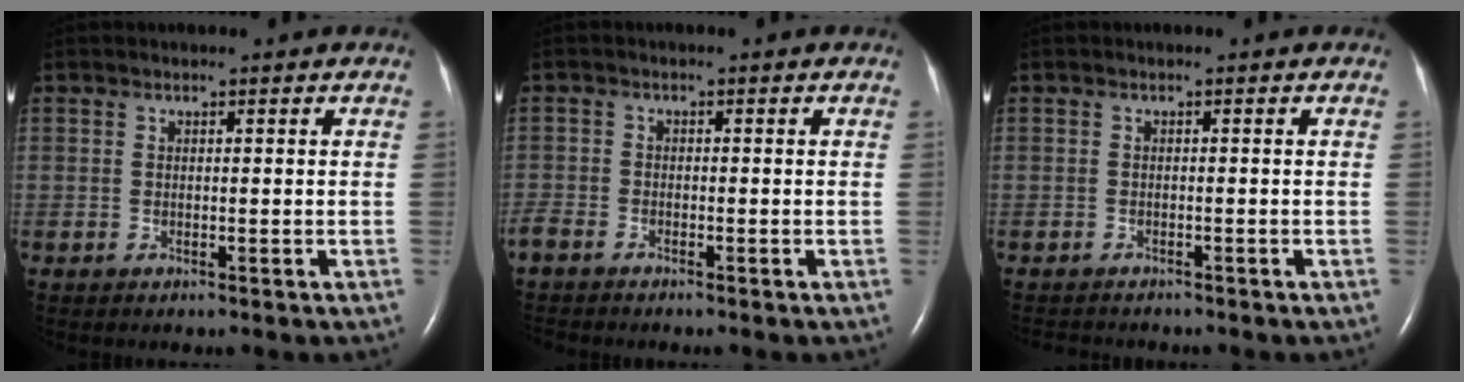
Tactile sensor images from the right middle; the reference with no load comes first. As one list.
[{"total": 3.5, "force": [-3.3, 1.0, 0.9], "torque": [-0.016, -0.010, -0.065]}, {"total": 3.3, "force": [-3.1, 0.9, 0.9], "torque": [-0.012, -0.007, -0.041]}]